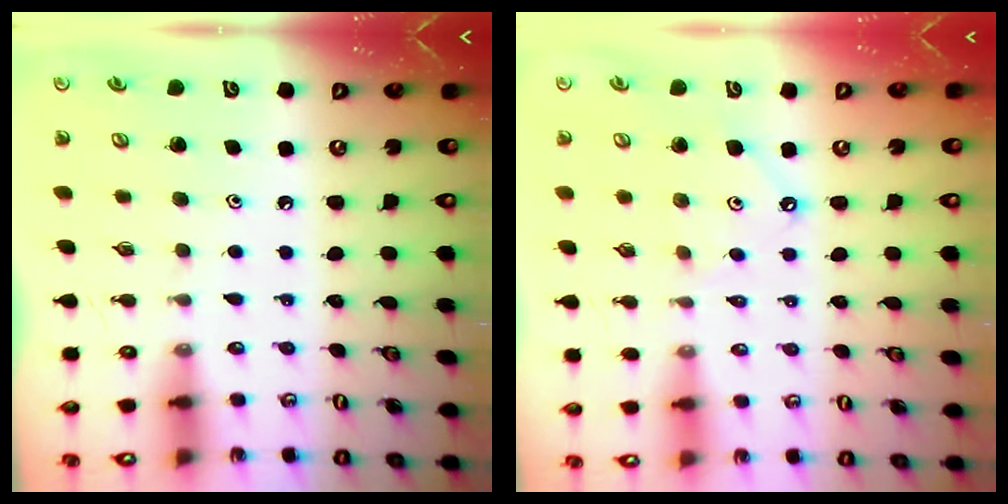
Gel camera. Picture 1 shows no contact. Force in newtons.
{"total": 3.7, "press": 3.7, "slide": 0.1}